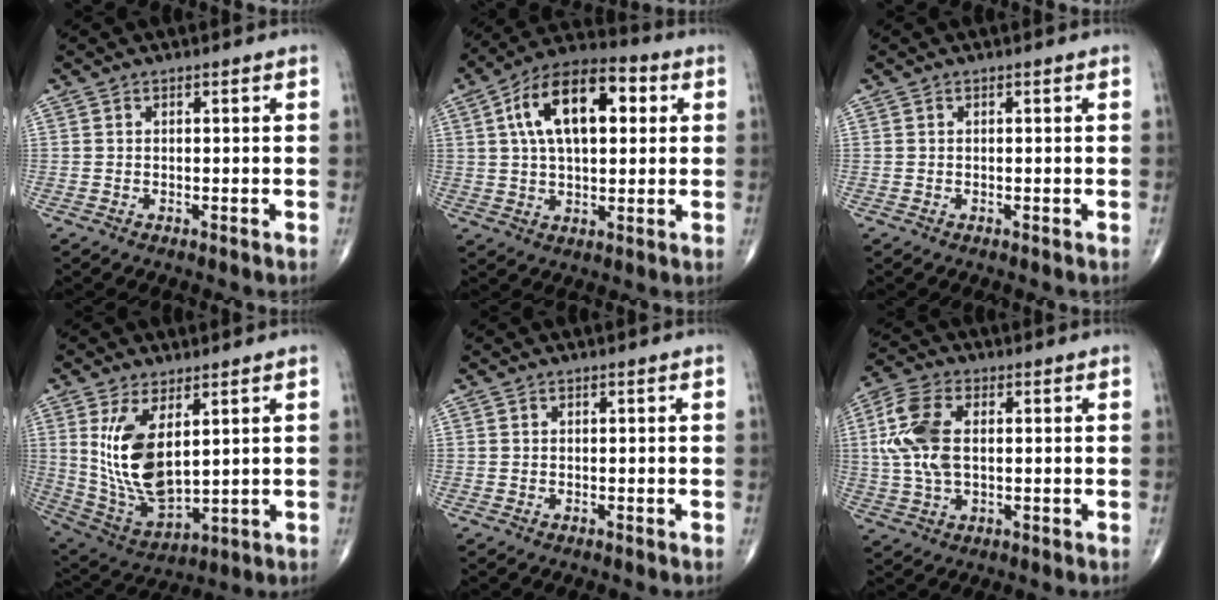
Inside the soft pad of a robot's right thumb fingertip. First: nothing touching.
{"total": 16.9, "force": [4.3, 8.8, 13.8], "torque": [-0.216, 0.021, 0.063]}
{"total": 0.0}
{"total": 13.8, "force": [3.7, 6.5, 11.6], "torque": [-0.219, -0.025, 0.095]}
{"total": 0.0}
{"total": 10.5, "force": [1.3, 5.9, 8.6], "torque": [-0.197, 0.008, 0.024]}